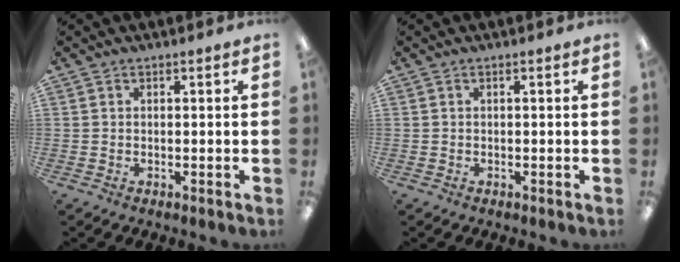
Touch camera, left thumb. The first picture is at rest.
{"total": 0.0}